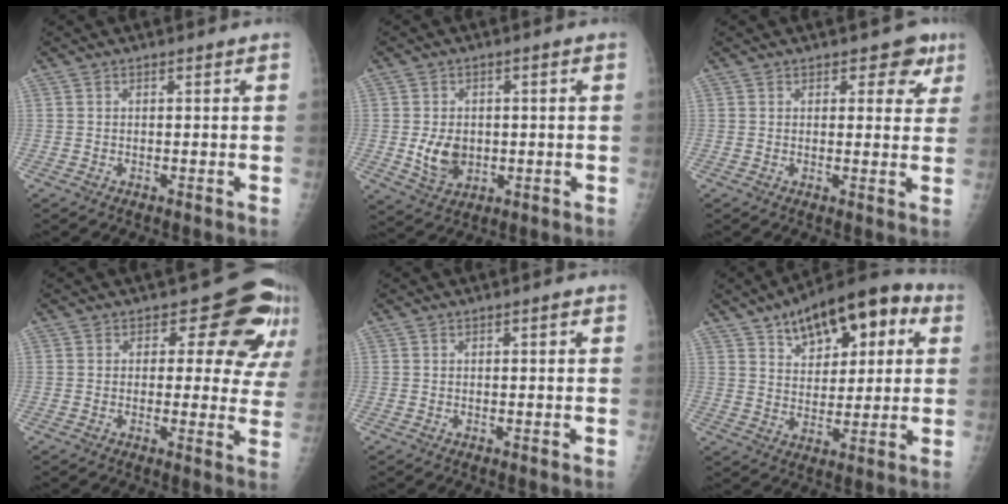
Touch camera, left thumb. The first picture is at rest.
{"total": 6.7, "force": [-0.6, 5.0, 4.4], "torque": [-0.058, -0.004, 0.001]}
{"total": 5.1, "force": [2.9, 3.1, 2.9], "torque": [0.005, -0.010, 0.030]}
{"total": 10.8, "force": [7.0, 6.4, 5.2], "torque": [-0.008, -0.032, 0.057]}
{"total": 0.9, "force": [0.5, 0.3, 0.8], "torque": [-0.010, 0.001, 0.006]}
{"total": 17.9, "force": [8.4, 9.3, 12.8], "torque": [-0.148, -0.004, 0.127]}